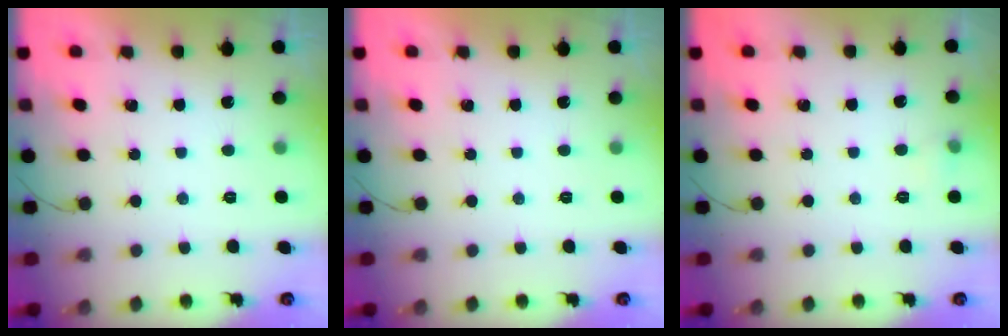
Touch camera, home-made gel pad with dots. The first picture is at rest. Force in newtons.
{"total": 0.0}
{"total": 4.0, "press": 3.7, "slide": 1.6}